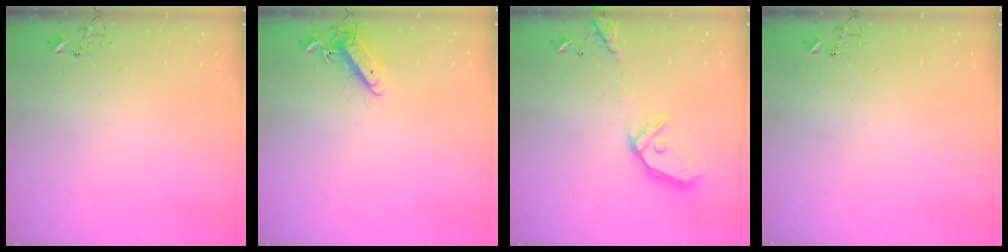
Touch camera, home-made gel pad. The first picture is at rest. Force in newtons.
{"total": 11.3, "press": 11.2, "slide": 1.5}
{"total": 16.5, "press": 16.3, "slide": 2.4}
{"total": 0.0}